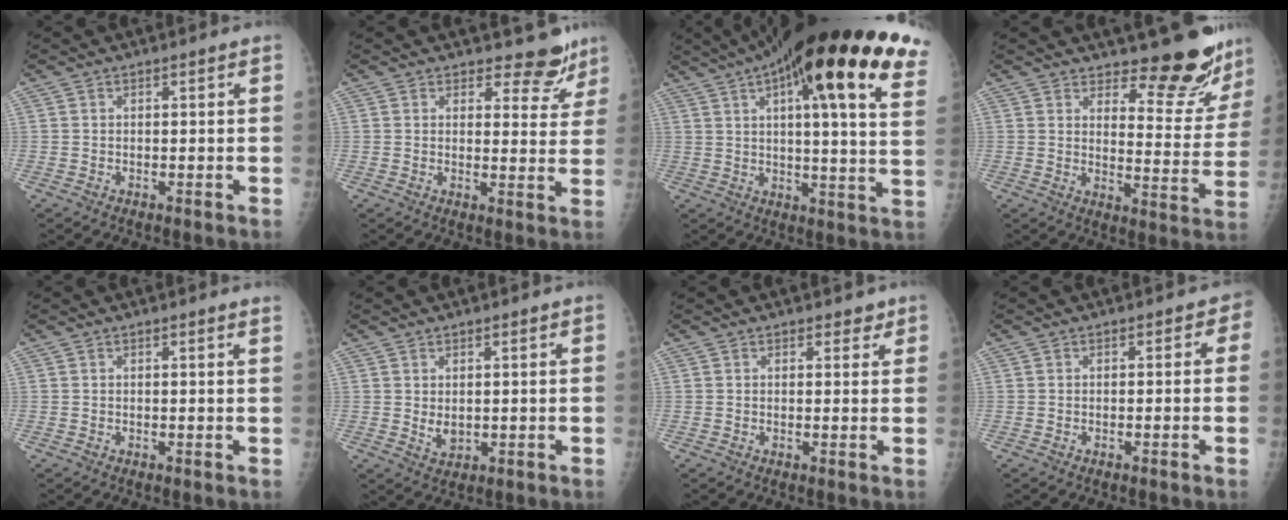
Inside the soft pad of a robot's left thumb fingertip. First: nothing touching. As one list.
[{"total": 6.1, "force": [5.3, 2.9, 1.0], "torque": [0.019, -0.042, 0.059]}, {"total": 30.4, "force": [16.7, 7.0, 24.5], "torque": [-0.300, 0.004, 0.226]}, {"total": 13.6, "force": [12.1, 4.2, 4.7], "torque": [-0.015, -0.112, 0.151]}, {"total": 1.1, "force": [1.0, -0.2, 0.5], "torque": [-0.023, -0.007, 0.007]}, {"total": 2.7, "force": [0.6, 1.9, 1.9], "torque": [-0.026, -0.010, 0.017]}, {"total": 2.0, "force": [1.5, 1.2, 0.7], "torque": [0.010, -0.007, 0.015]}, {"total": 1.4, "force": [-0.1, 1.2, 0.8], "torque": [0.013, 0.007, -0.012]}]